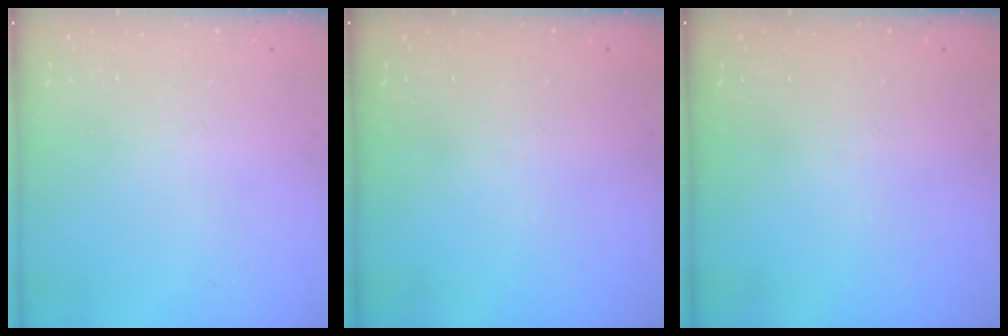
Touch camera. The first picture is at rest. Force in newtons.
{"total": 0.0}
{"total": 0.0}